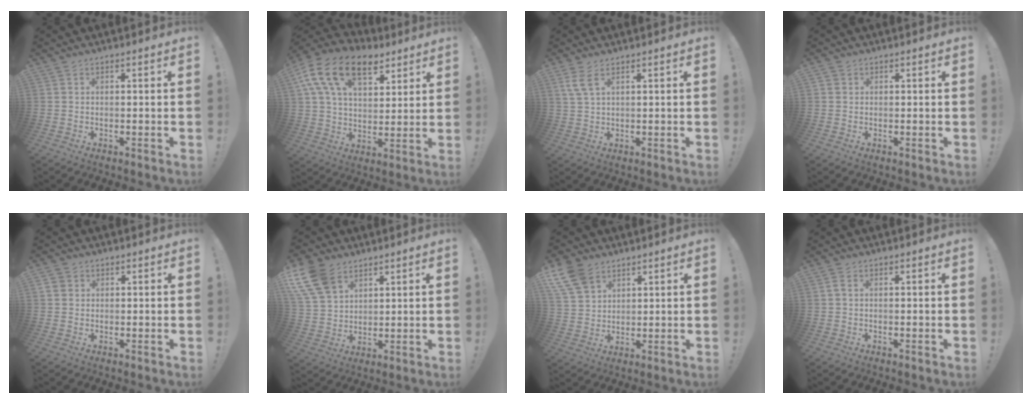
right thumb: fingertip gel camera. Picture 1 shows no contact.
{"total": 19.0, "force": [9.6, 11.2, 11.9], "torque": [-0.191, -0.040, 0.174]}
{"total": 4.7, "force": [2.5, 1.5, 3.7], "torque": [-0.080, 0.000, 0.049]}
{"total": 0.9, "force": [0.4, 0.8, 0.1], "torque": [-0.010, 0.005, 0.010]}
{"total": 2.4, "force": [1.1, 2.0, 0.7], "torque": [-0.017, 0.002, 0.022]}
{"total": 12.0, "force": [7.1, 7.6, 6.0], "torque": [-0.131, -0.028, 0.141]}
{"total": 9.5, "force": [6.1, 5.9, 4.3], "torque": [-0.098, -0.023, 0.122]}
{"total": 1.1, "force": [0.3, 0.4, 1.0], "torque": [-0.027, 0.006, 0.006]}